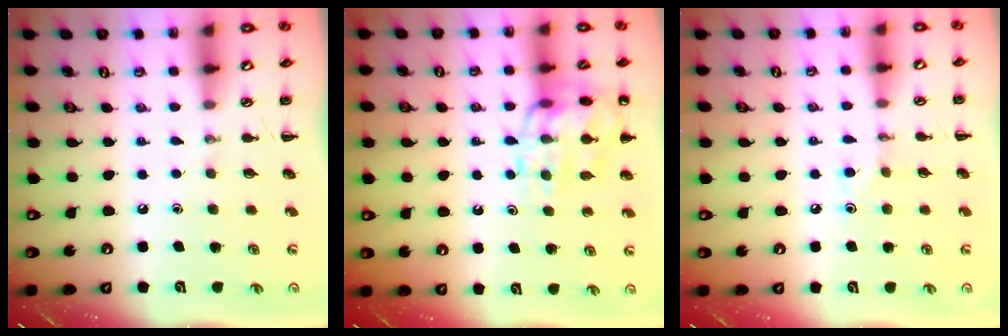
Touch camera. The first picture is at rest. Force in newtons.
{"total": 17.4, "press": 17.3, "slide": 2.4}
{"total": 3.9, "press": 3.8, "slide": 1.1}